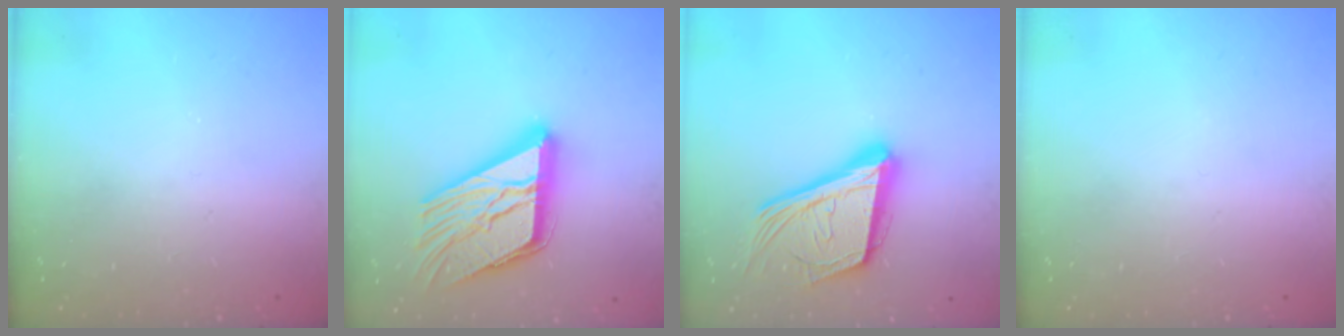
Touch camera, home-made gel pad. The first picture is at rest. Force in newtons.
{"total": 22.9, "press": 22.8, "slide": 2.3}
{"total": 23.2, "press": 22.7, "slide": 5.0}
{"total": 0.0}